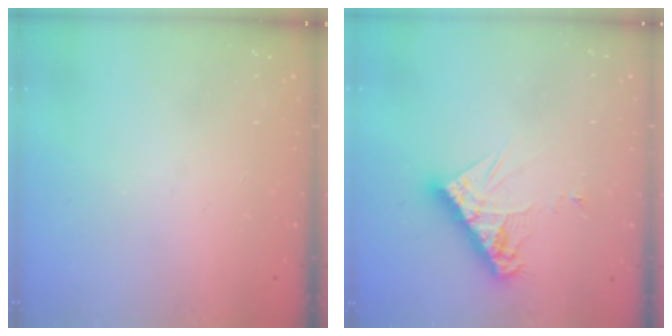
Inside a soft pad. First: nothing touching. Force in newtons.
{"total": 10.5, "press": 10.4, "slide": 0.9}